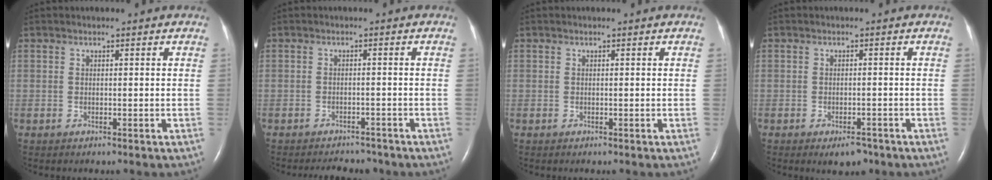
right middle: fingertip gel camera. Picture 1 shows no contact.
{"total": 5.2, "force": [-4.8, 1.8, 0.8], "torque": [-0.015, -0.004, -0.060]}
{"total": 0.0}
{"total": 3.0, "force": [-2.0, 1.4, 1.7], "torque": [-0.025, -0.002, -0.020]}